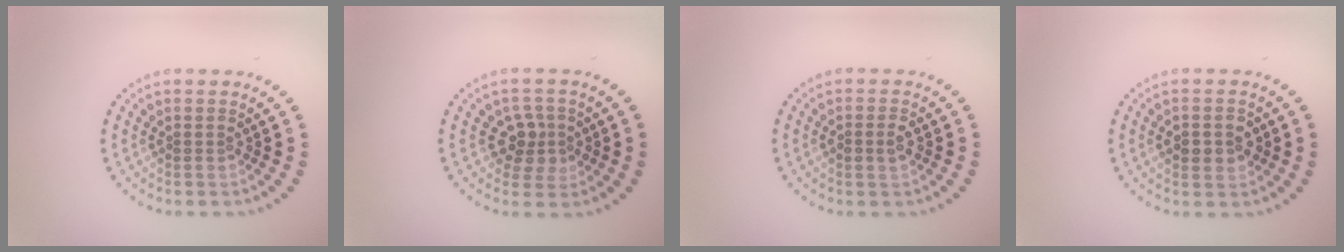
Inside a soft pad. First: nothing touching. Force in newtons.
{"total": 2.6, "press": 2.4, "slide": 1.1}
{"total": 1.5, "press": 1.5, "slide": 0.2}
{"total": 3.1, "press": 3.1, "slide": 0.4}